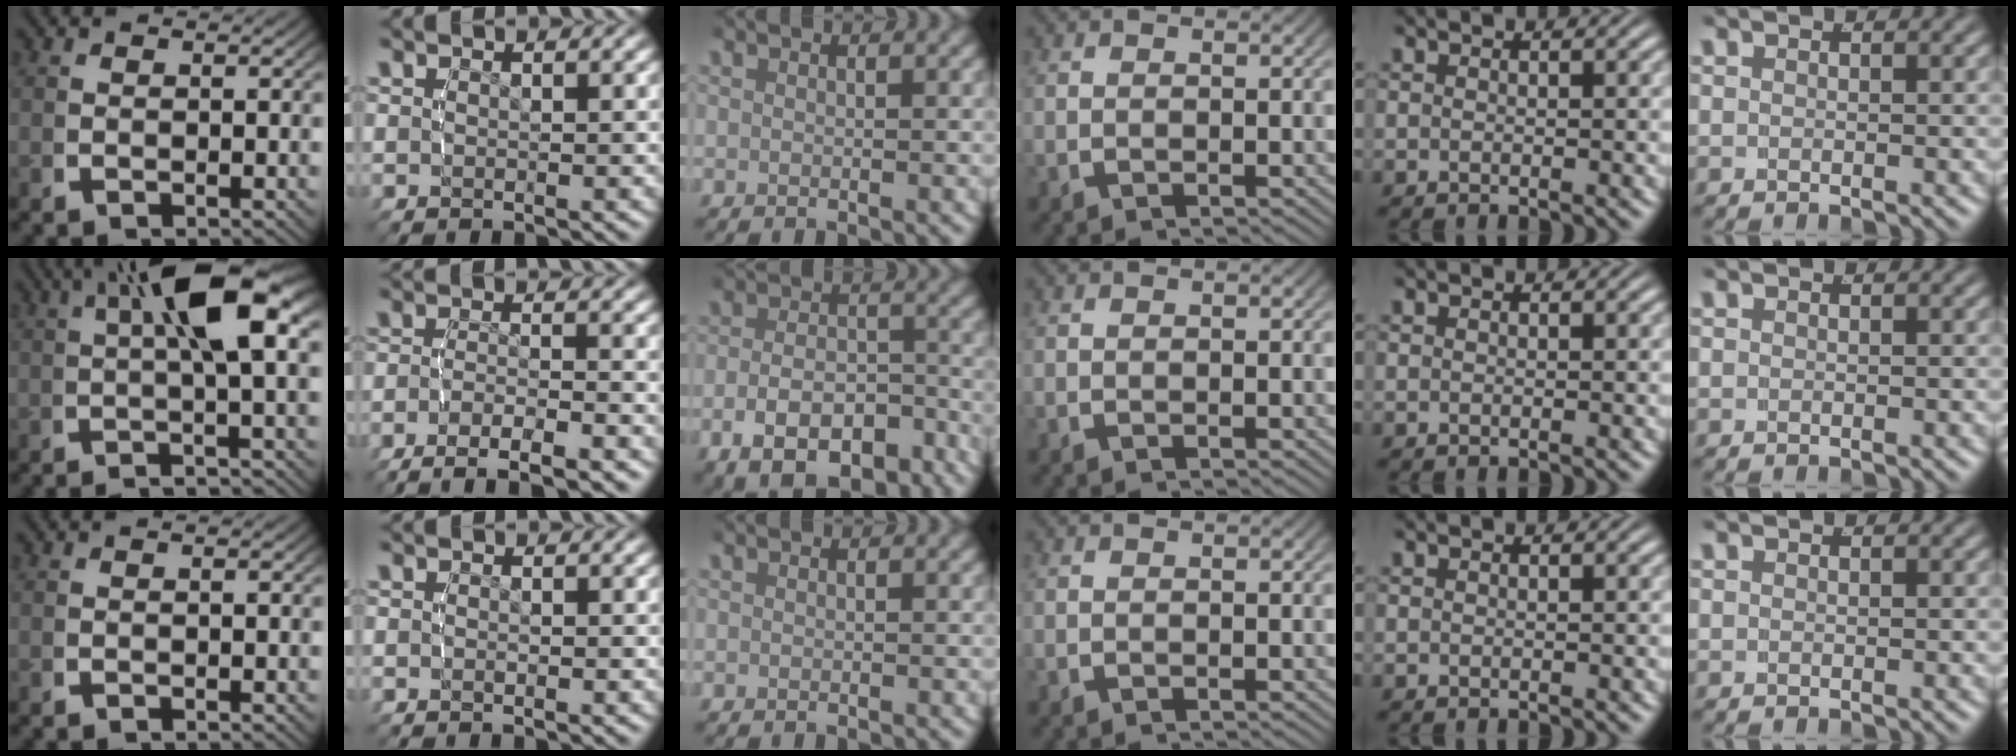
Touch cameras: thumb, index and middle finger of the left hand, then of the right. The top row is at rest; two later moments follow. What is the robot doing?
{"motion": "lift_and_place", "object": "bandage"}